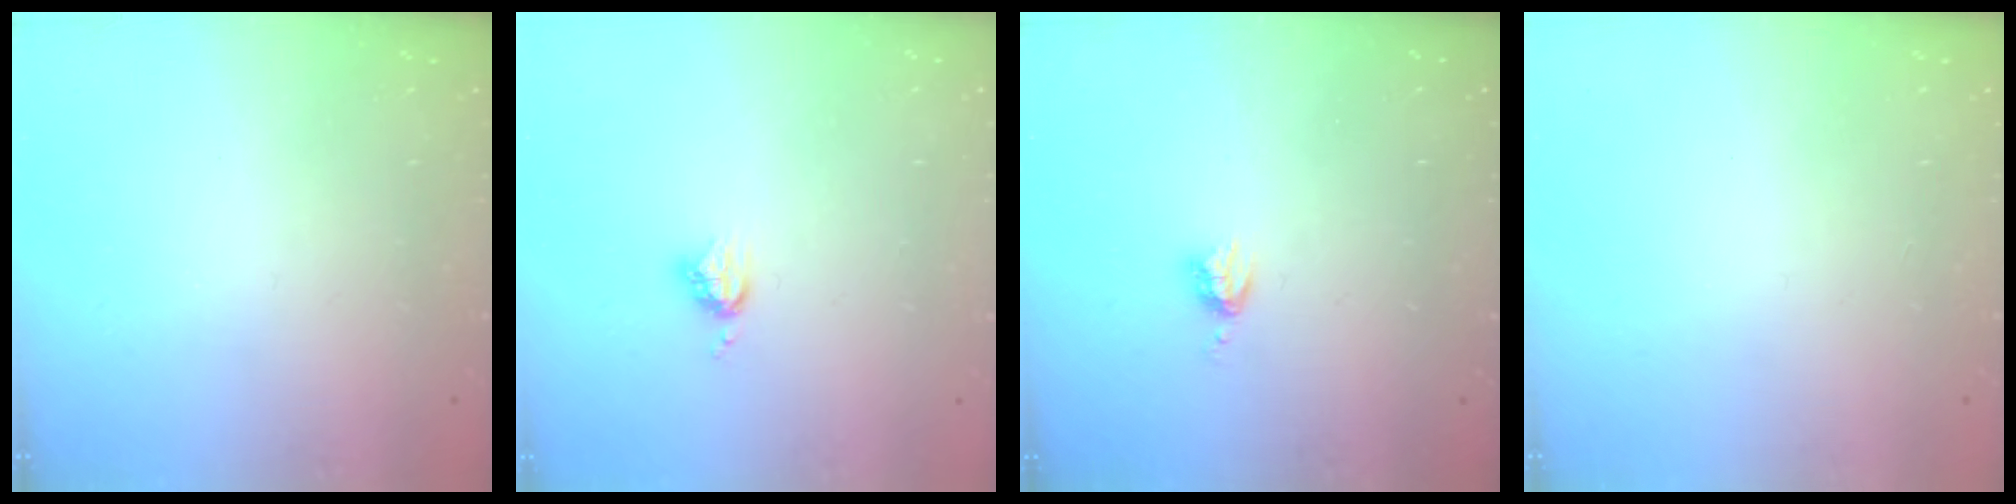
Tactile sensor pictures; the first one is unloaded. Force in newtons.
{"total": 3.7, "press": 3.7, "slide": 0.5}
{"total": 3.3, "press": 3.3, "slide": 0.5}
{"total": 0.0}